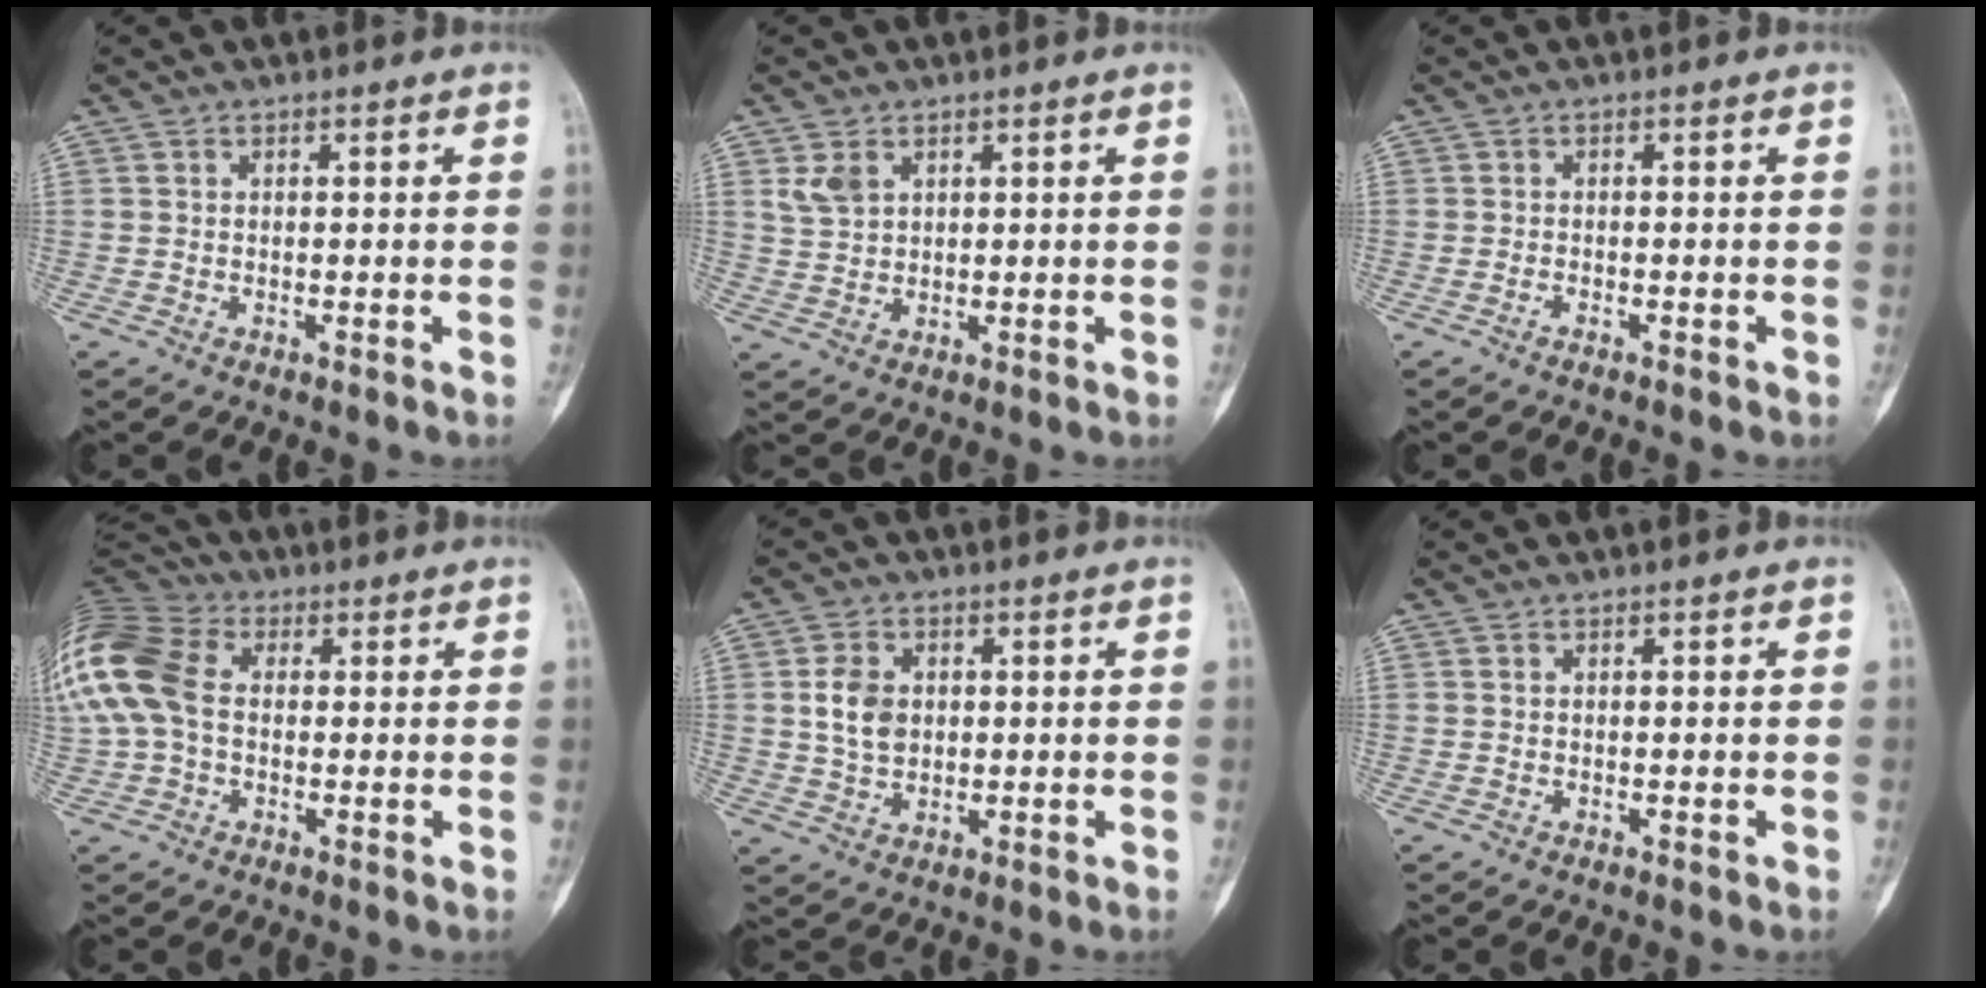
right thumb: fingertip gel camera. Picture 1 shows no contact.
{"total": 3.9, "force": [2.0, 2.6, 2.2], "torque": [-0.038, -0.005, 0.049]}
{"total": 0.6, "force": [-0.5, 0.2, 0.3], "torque": [-0.010, 0.004, -0.008]}
{"total": 18.8, "force": [2.1, 13.4, 13.1], "torque": [-0.323, 0.036, 0.035]}
{"total": 6.4, "force": [1.0, 4.7, 4.2], "torque": [-0.066, -0.003, 0.021]}
{"total": 0.0}